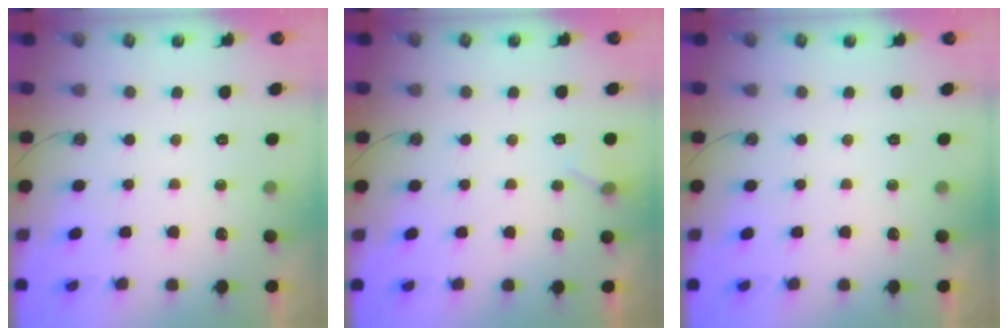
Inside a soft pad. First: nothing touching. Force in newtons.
{"total": 5.3, "press": 5.2, "slide": 0.5}
{"total": 0.0}